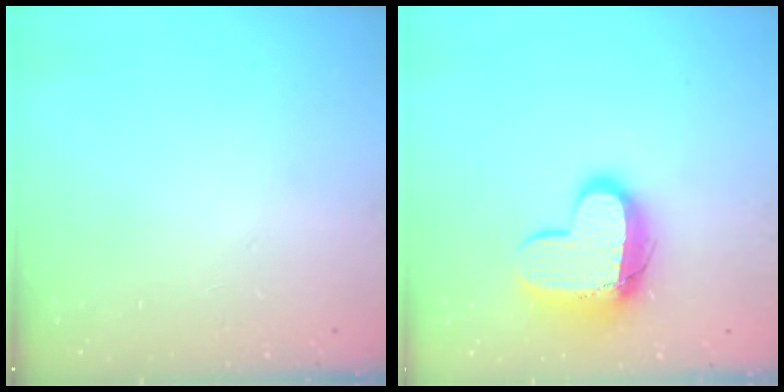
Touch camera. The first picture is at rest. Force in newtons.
{"total": 12.7, "press": 12.7, "slide": 0.9}